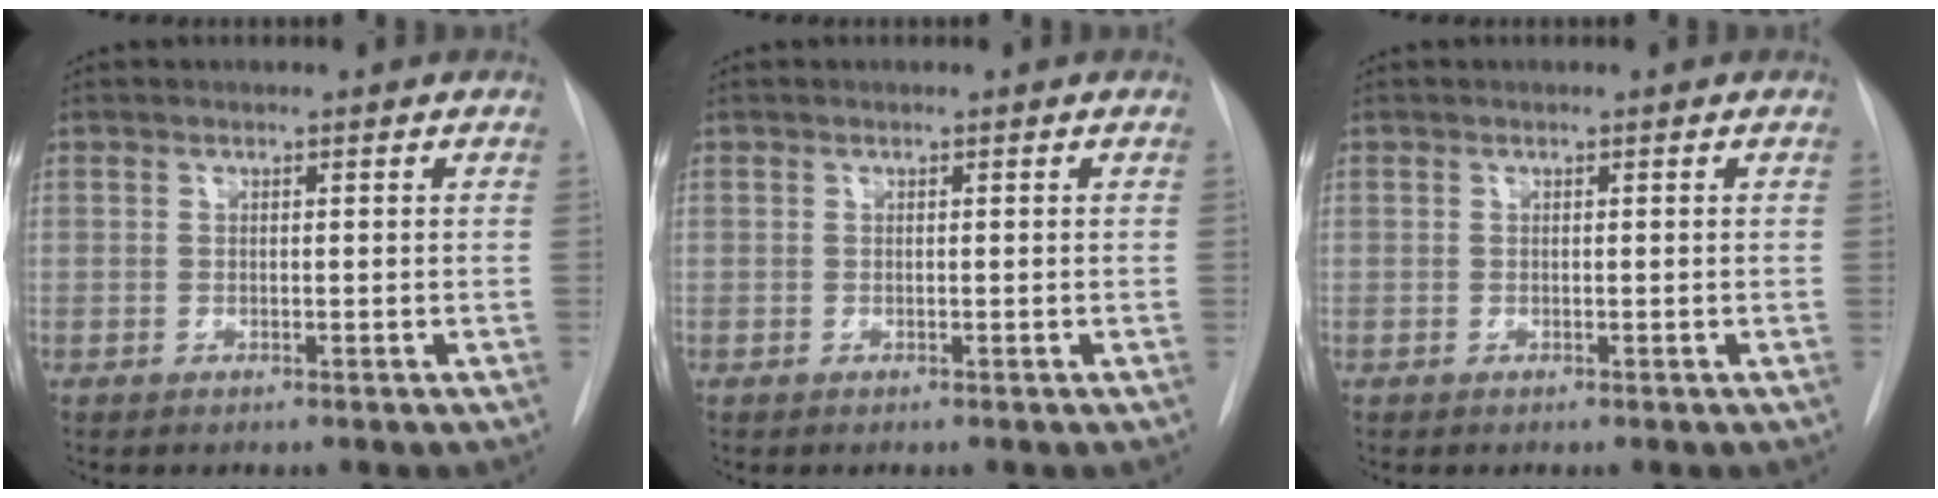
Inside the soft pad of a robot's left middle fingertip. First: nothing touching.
{"total": 0.0}
{"total": 0.0}